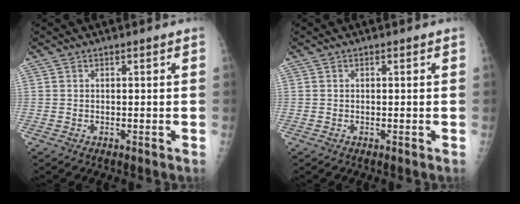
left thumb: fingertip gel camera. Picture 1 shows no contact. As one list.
[{"total": 0.0}]